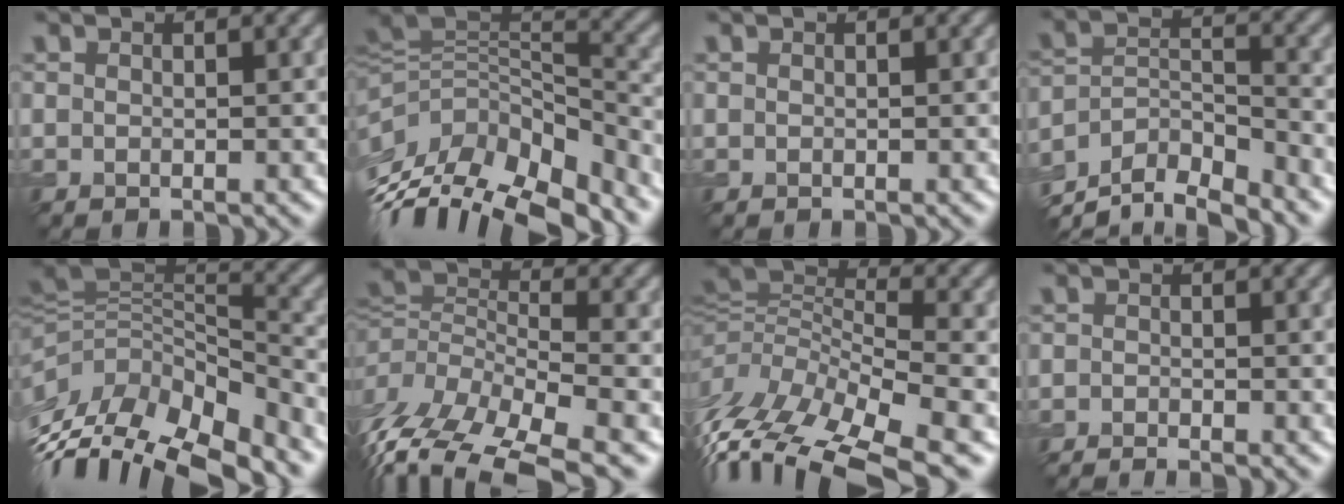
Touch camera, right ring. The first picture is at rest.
{"total": 12.3, "force": [-5.6, 6.5, 8.8], "torque": [-0.185, 0.015, -0.079]}
{"total": 0.0}
{"total": 8.9, "force": [-7.6, 2.6, 3.8], "torque": [-0.067, -0.001, -0.129]}
{"total": 12.1, "force": [-6.5, 5.6, 8.6], "torque": [-0.189, 0.007, -0.096]}
{"total": 10.2, "force": [-4.9, 4.4, 7.7], "torque": [-0.155, 0.003, -0.082]}
{"total": 11.5, "force": [-6.5, 4.8, 8.3], "torque": [-0.175, 0.018, -0.120]}
{"total": 1.9, "force": [-1.7, 0.2, 0.8], "torque": [-0.014, -0.001, -0.034]}